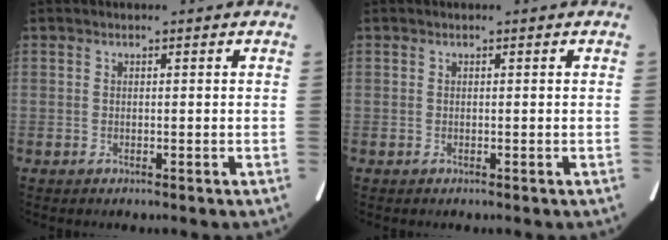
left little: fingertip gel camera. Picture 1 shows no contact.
{"total": 0.0}